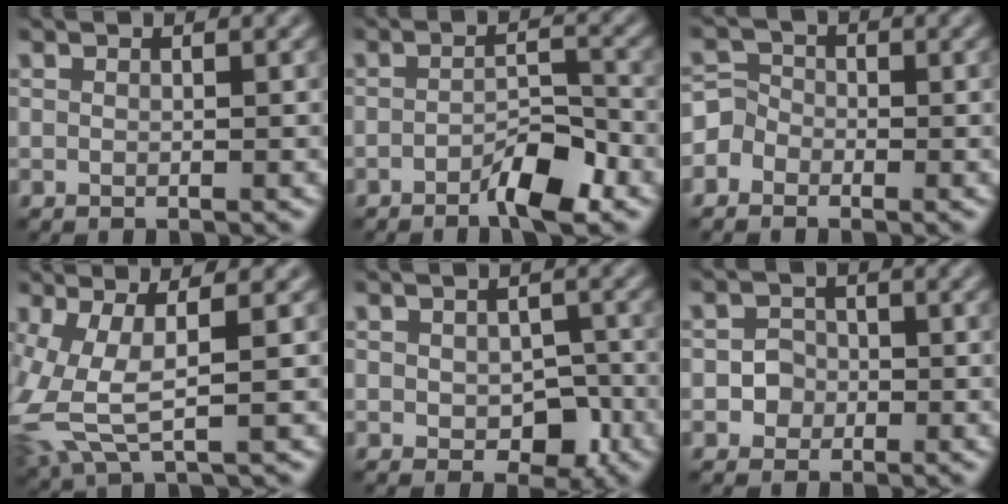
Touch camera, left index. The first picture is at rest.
{"total": 3.9, "force": [-2.3, 0.9, 3.0], "torque": [-0.050, 0.007, -0.041]}
{"total": 2.3, "force": [-1.1, 1.9, 0.4], "torque": [0.005, 0.016, -0.034]}
{"total": 6.5, "force": [0.1, 2.5, 6.0], "torque": [-0.163, -0.010, 0.006]}
{"total": 3.9, "force": [-0.8, 2.4, 2.9], "torque": [-0.041, -0.012, -0.007]}
{"total": 1.6, "force": [-0.4, 1.5, 0.5], "torque": [0.004, 0.003, -0.012]}